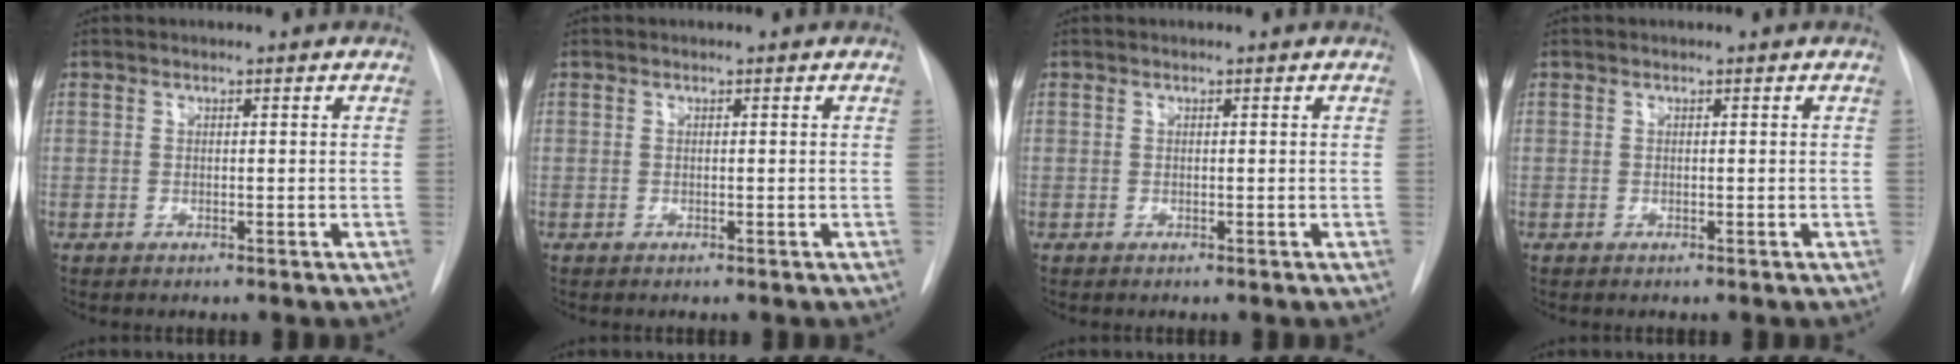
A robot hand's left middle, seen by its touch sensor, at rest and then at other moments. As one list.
[{"total": 0.0}, {"total": 0.0}, {"total": 0.0}]